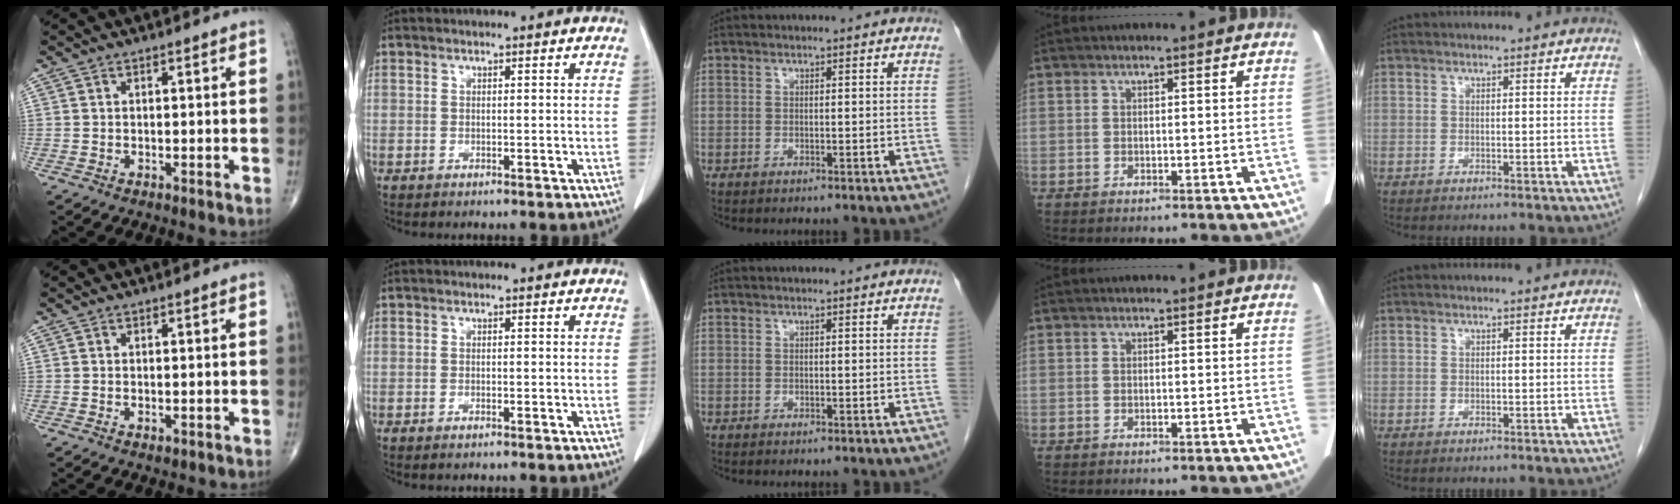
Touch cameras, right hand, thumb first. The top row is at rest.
{"thumb": {"total": 0.6, "force": [-0.1, 0.3, 0.5], "torque": [-0.004, -0.001, -0.002]}, "index": {"total": 0.6, "force": [-0.4, 0.0, 0.4], "torque": [-0.012, -0.003, -0.003]}}